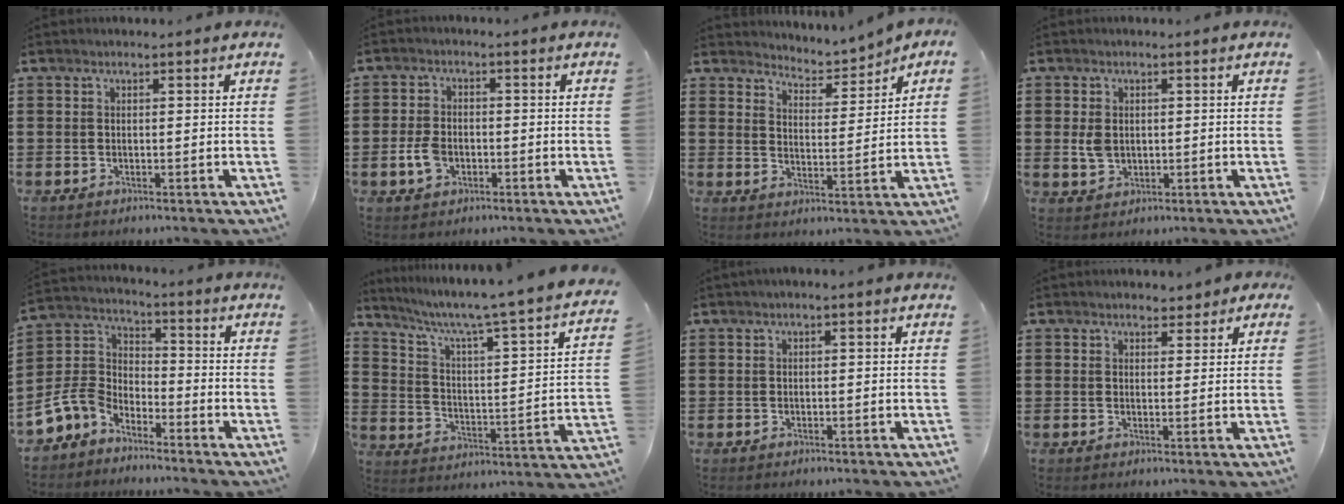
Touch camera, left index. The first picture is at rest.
{"total": 4.2, "force": [-1.1, 2.7, 2.9], "torque": [-0.074, 0.000, -0.024]}
{"total": 3.2, "force": [3.2, 0.3, -0.2], "torque": [-0.017, -0.022, 0.051]}
{"total": 3.0, "force": [0.2, 2.2, 2.0], "torque": [-0.059, 0.002, -0.002]}
{"total": 6.3, "force": [-5.0, 3.6, 1.1], "torque": [-0.060, 0.005, -0.109]}
{"total": 5.2, "force": [4.1, -0.5, 3.2], "torque": [-0.082, -0.048, 0.054]}
{"total": 0.8, "force": [-0.4, 0.1, 0.7], "torque": [-0.012, -0.001, -0.008]}
{"total": 2.2, "force": [1.8, 1.1, 0.6], "torque": [-0.010, 0.006, 0.030]}